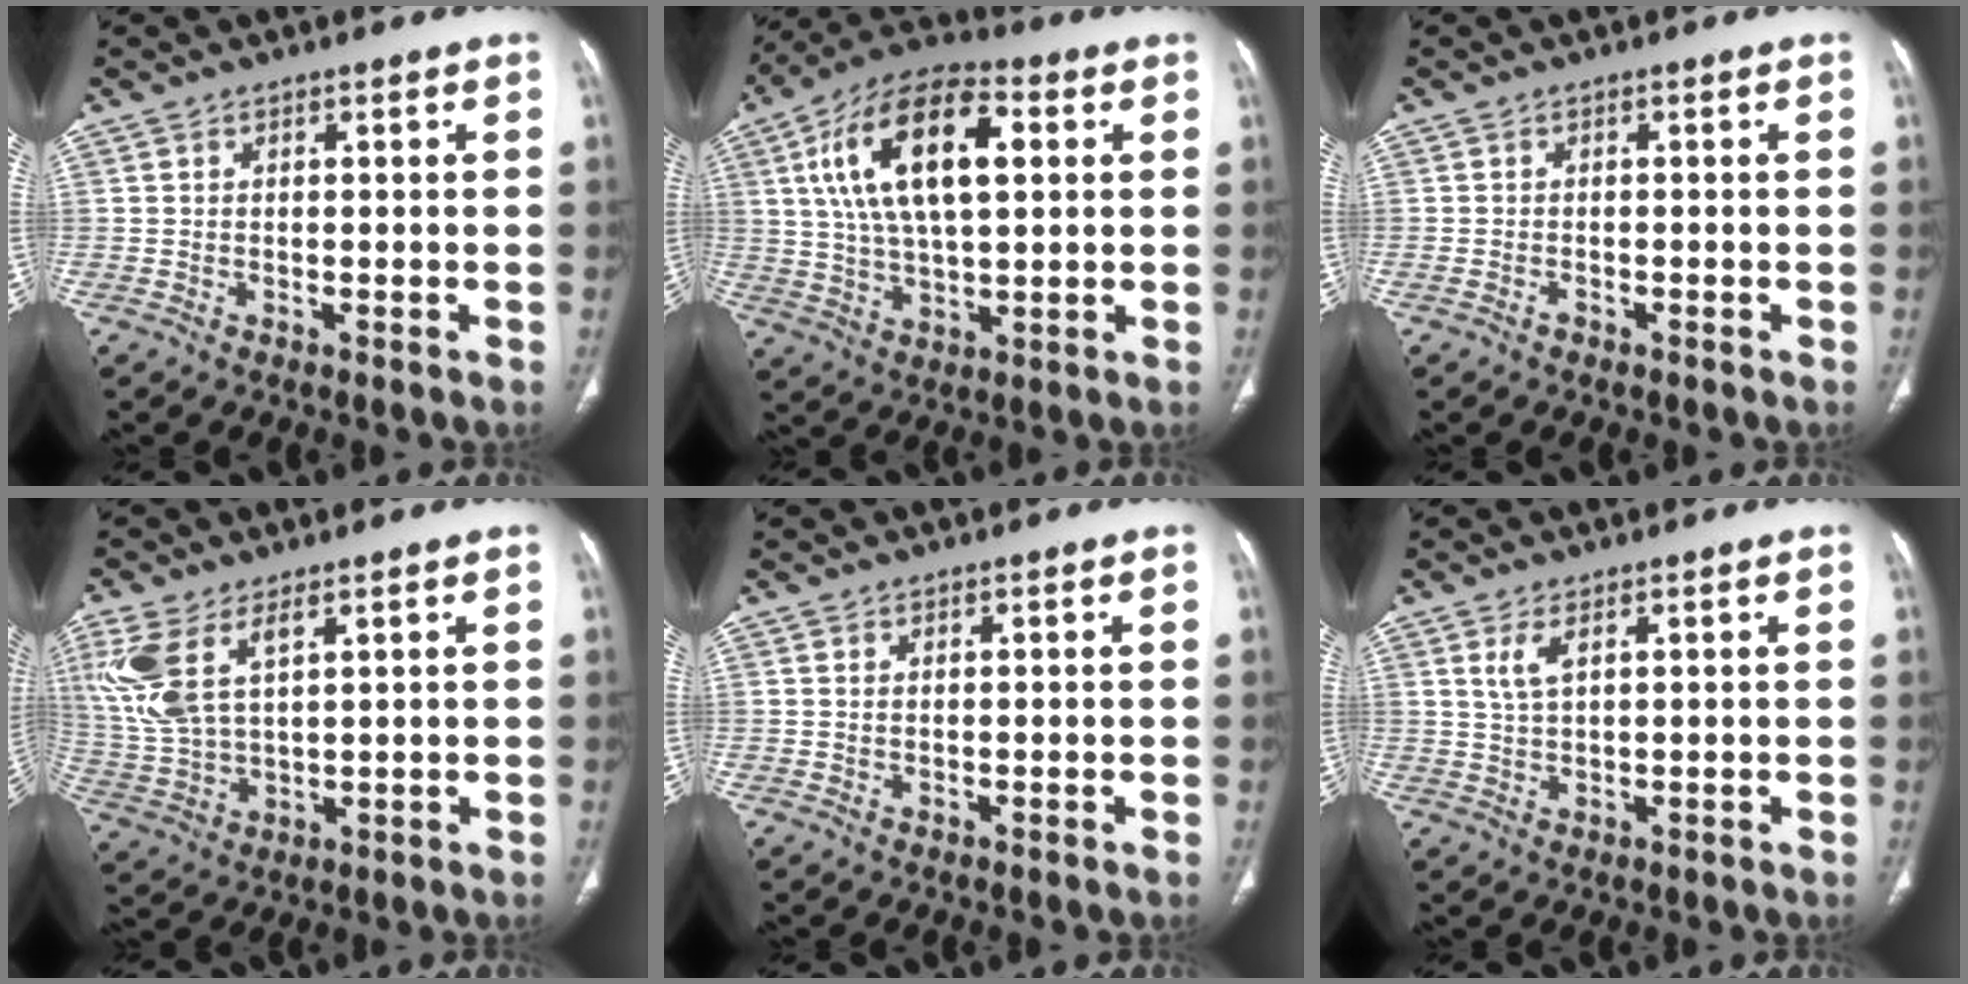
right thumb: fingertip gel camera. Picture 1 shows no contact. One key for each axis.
{"total": 19.3, "fx": 5.0, "fy": 9.2, "fz": 16.2, "tx": -0.284, "ty": 0.012, "tz": 0.082}
{"total": 0.7, "fx": -0.5, "fy": 0.4, "fz": 0.2, "tx": -0.008, "ty": 0.004, "tz": -0.009}
{"total": 11.8, "fx": 5.1, "fy": 5.7, "fz": 9.0, "tx": -0.218, "ty": -0.005, "tz": 0.117}
{"total": 0.0}
{"total": 3.1, "fx": 1.4, "fy": 1.2, "fz": 2.5, "tx": -0.058, "ty": -0.002, "tz": 0.037}